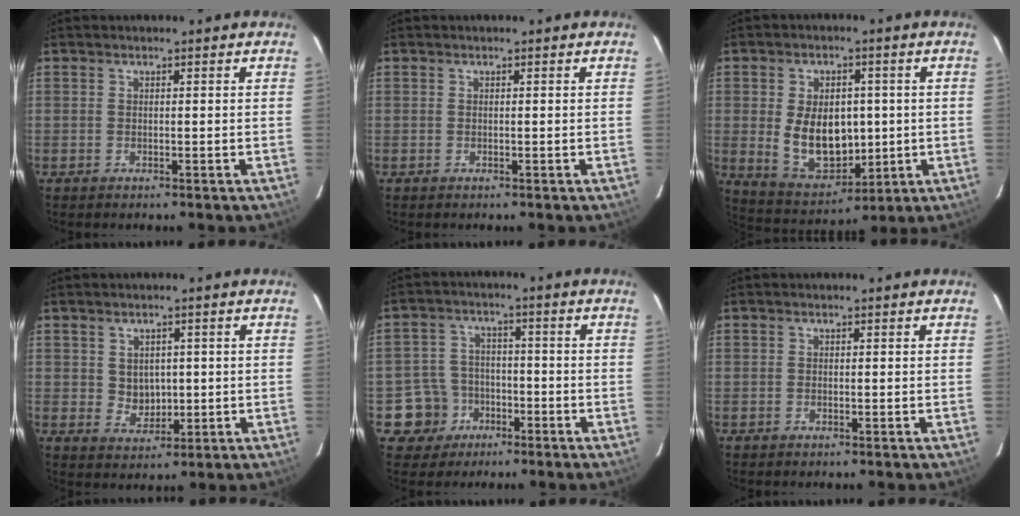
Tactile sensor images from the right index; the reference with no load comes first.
{"total": 0.0}
{"total": 12.5, "force": [-0.1, 8.3, 9.4], "torque": [-0.188, -0.008, 0.023]}
{"total": 4.4, "force": [0.6, 3.9, 2.0], "torque": [-0.033, 0.002, 0.020]}
{"total": 7.4, "force": [-3.7, 6.4, 0.8], "torque": [-0.042, 0.026, -0.053]}
{"total": 0.0}